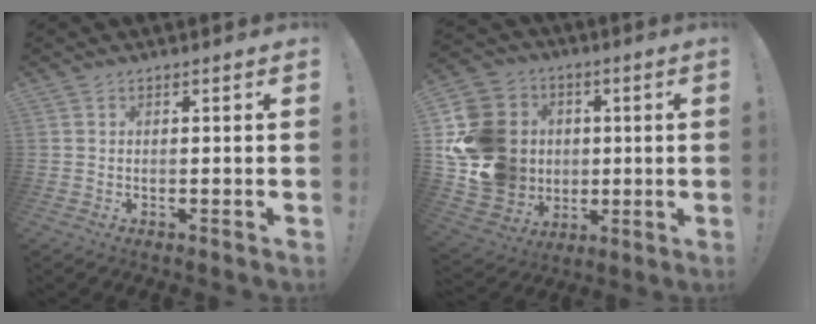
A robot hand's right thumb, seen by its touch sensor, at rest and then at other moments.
{"total": 21.1, "force": [1.5, 18.7, 9.7], "torque": [-0.183, 0.009, 0.072]}